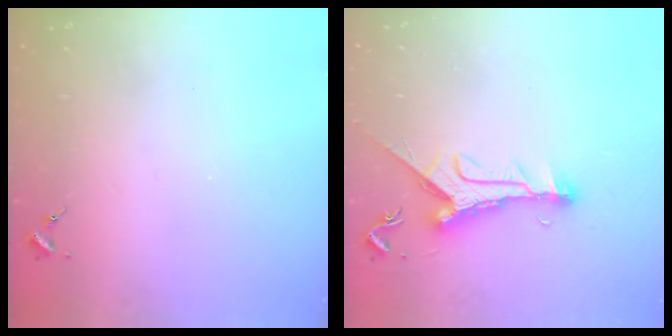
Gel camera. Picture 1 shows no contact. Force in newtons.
{"total": 10.8, "press": 10.8, "slide": 0.6}